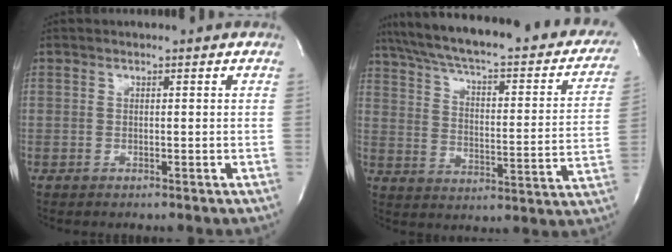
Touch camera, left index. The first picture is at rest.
{"total": 32.1, "force": [25.4, 7.1, 18.3], "torque": [-0.280, -0.015, 0.320]}